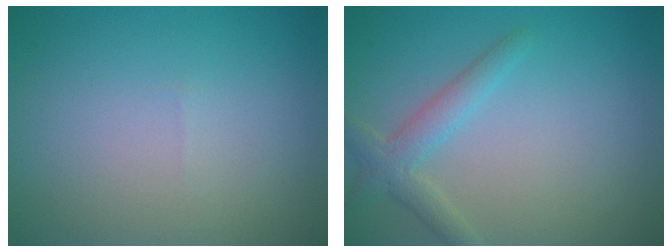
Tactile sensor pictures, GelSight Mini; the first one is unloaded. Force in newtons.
{"total": 2.5, "press": 2.5, "slide": 0.1}